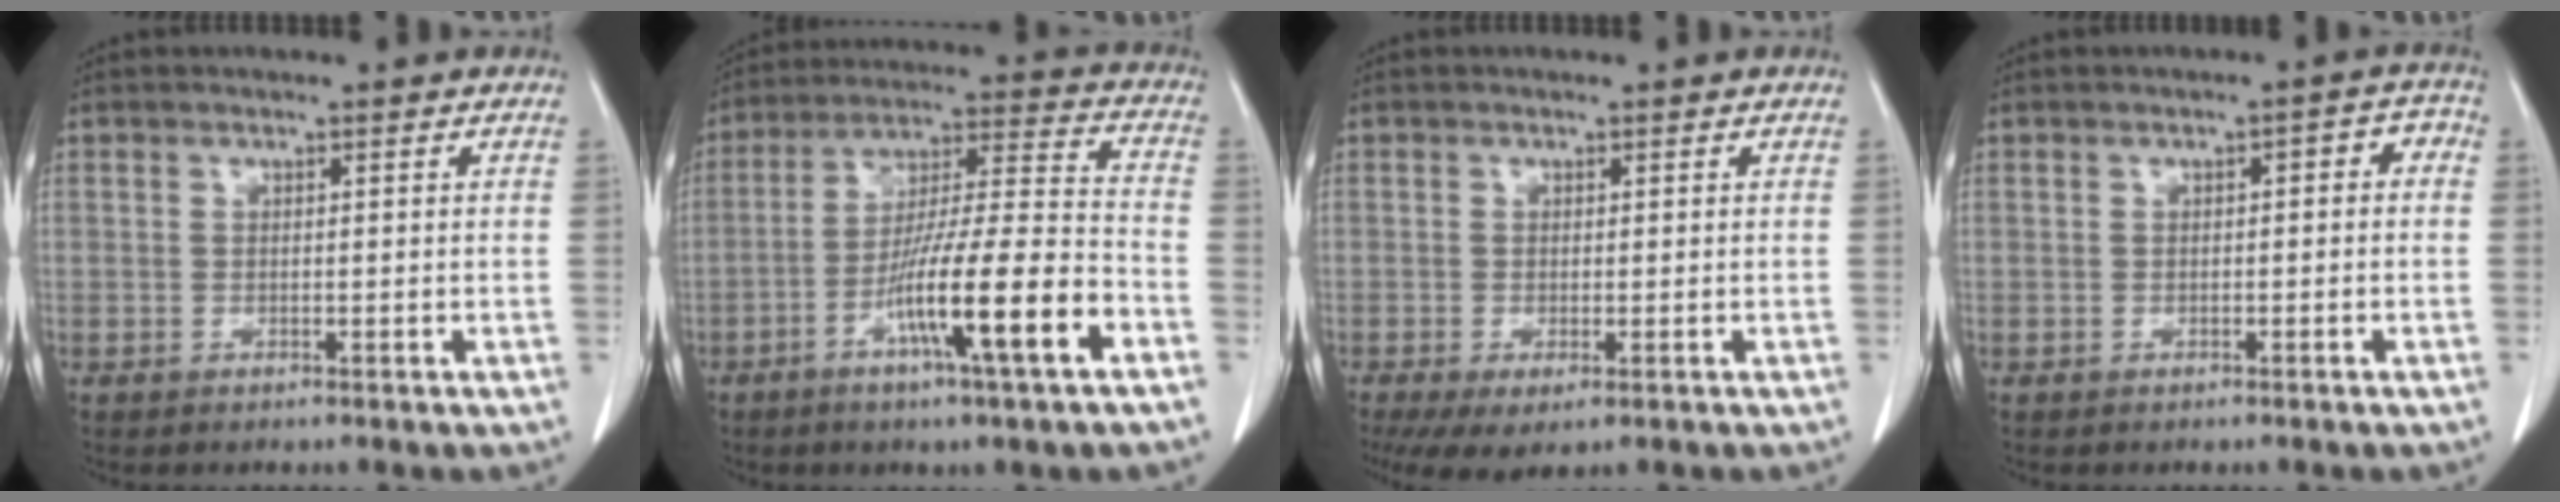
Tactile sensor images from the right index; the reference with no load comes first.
{"total": 15.8, "force": [-7.0, 0.0, 14.2], "torque": [-0.248, -0.007, -0.119]}
{"total": 5.5, "force": [-3.1, 2.2, 4.0], "torque": [-0.064, -0.018, -0.047]}
{"total": 2.6, "force": [-0.1, 1.2, 2.3], "torque": [-0.027, 0.020, -0.004]}